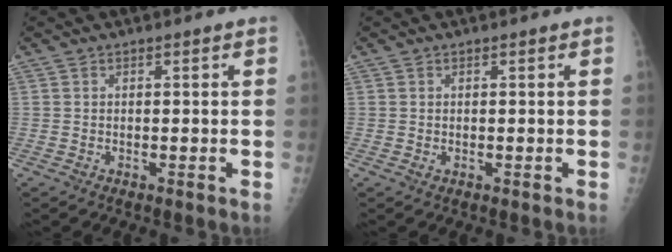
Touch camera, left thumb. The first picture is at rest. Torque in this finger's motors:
{"motor_torque": [-0.18, 0.07, 0.06, -0.03, -0.01]}